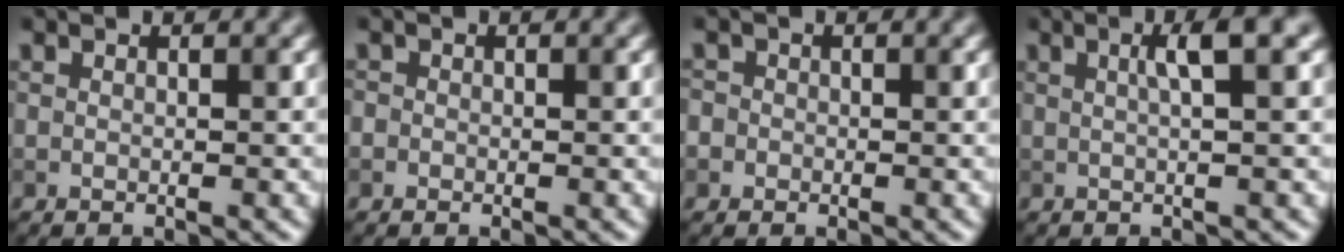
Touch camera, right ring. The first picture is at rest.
{"total": 0.8, "force": [-0.2, 0.8, 0.1], "torque": [0.001, -0.003, -0.010]}
{"total": 2.5, "force": [-0.2, 2.4, 0.7], "torque": [0.003, 0.018, -0.029]}
{"total": 3.0, "force": [0.8, 0.4, 2.8], "torque": [-0.040, 0.011, 0.009]}